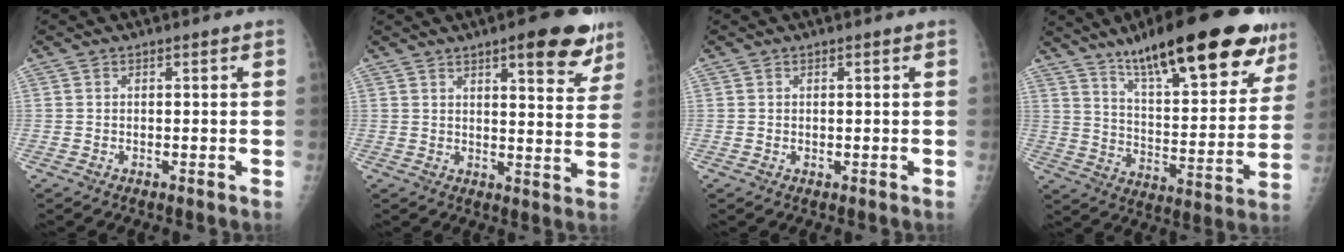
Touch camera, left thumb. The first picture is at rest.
{"total": 11.6, "force": [7.2, 3.3, 8.5], "torque": [-0.075, -0.034, 0.090]}
{"total": 0.8, "force": [0.5, 0.4, 0.5], "torque": [-0.006, -0.002, 0.008]}
{"total": 26.9, "force": [17.5, 7.5, 18.9], "torque": [-0.243, -0.053, 0.269]}